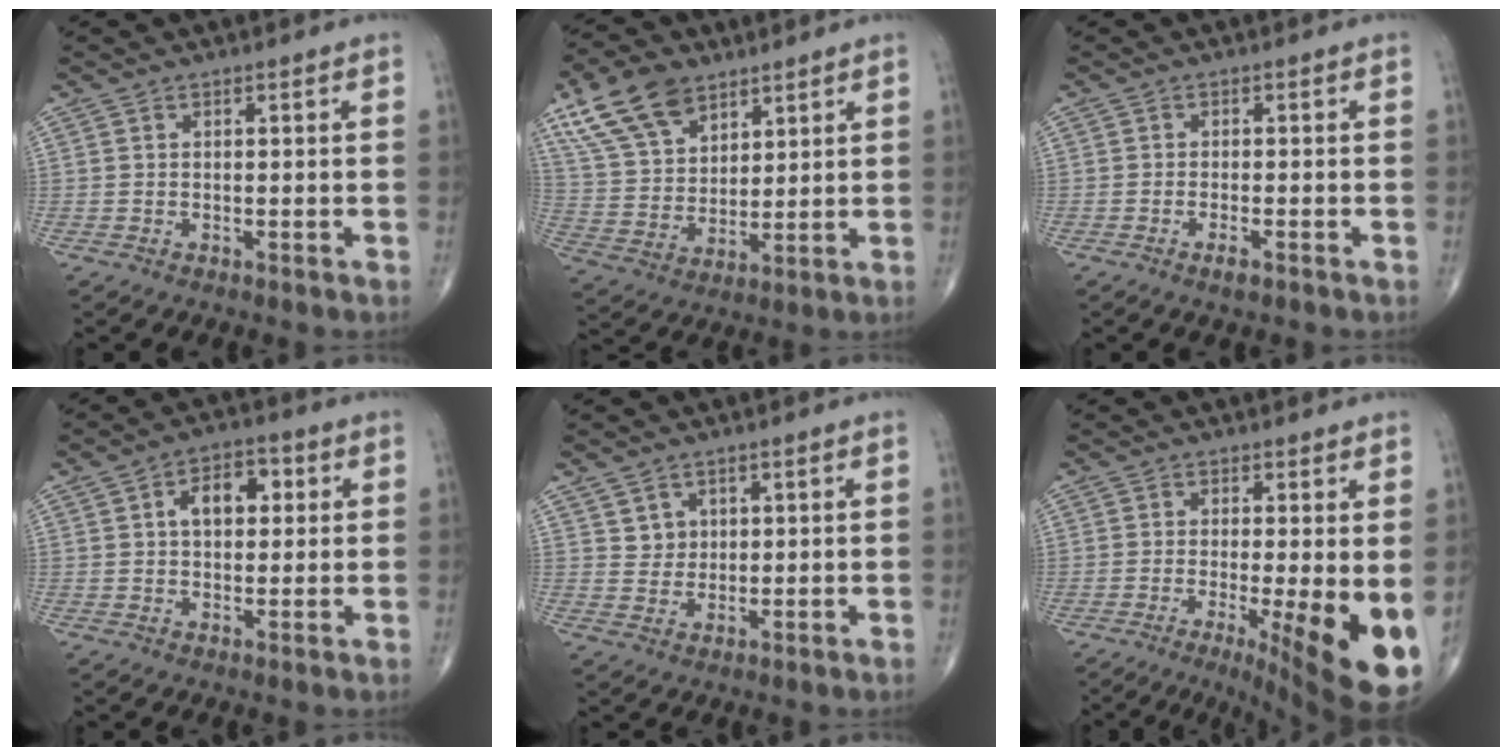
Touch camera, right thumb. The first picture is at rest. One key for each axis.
{"total": 14.4, "fx": 8.8, "fy": 8.4, "fz": 7.8, "tx": -0.128, "ty": -0.023, "tz": 0.171}
{"total": 2.0, "fx": -1.2, "fy": 0.5, "fz": 1.5, "tx": -0.029, "ty": 0.002, "tz": -0.023}
{"total": 7.7, "fx": 1.8, "fy": 4.8, "fz": 5.7, "tx": -0.066, "ty": 0.012, "tz": 0.023}
{"total": 3.3, "fx": 1.6, "fy": 2.8, "fz": 0.5, "tx": 0.010, "ty": -0.012, "tz": 0.031}
{"total": 15.0, "fx": -3.7, "fy": 3.9, "fz": 14.0, "tx": -0.158, "ty": -0.023, "tz": -0.038}